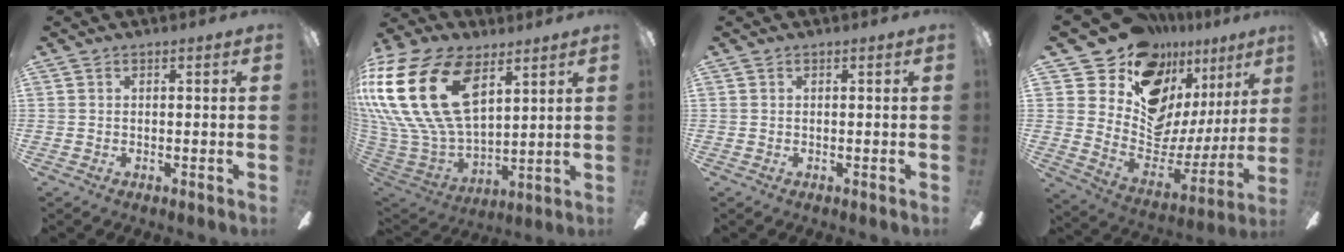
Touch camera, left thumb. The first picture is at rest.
{"total": 30.7, "force": [11.3, 18.3, 22.0], "torque": [-0.482, -0.050, 0.207]}
{"total": 0.0}
{"total": 17.4, "force": [12.8, 10.0, 6.2], "torque": [-0.112, -0.112, 0.245]}